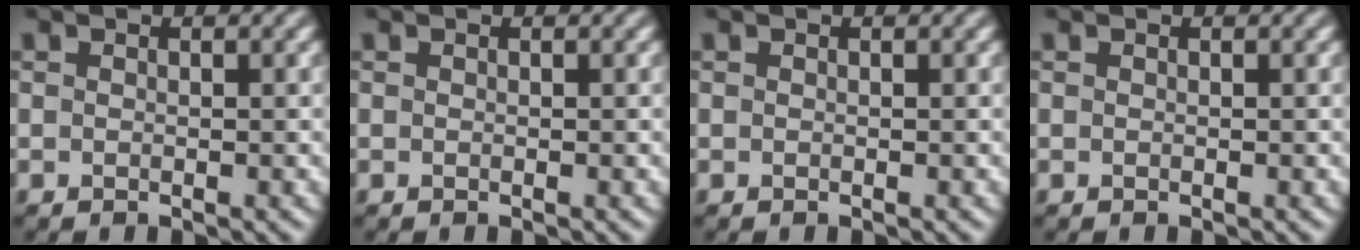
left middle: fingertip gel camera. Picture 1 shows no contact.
{"total": 0.0}
{"total": 0.0}
{"total": 0.0}